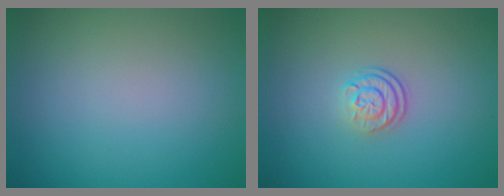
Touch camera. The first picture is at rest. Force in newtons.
{"total": 2.4, "press": 1.7, "slide": 1.7}